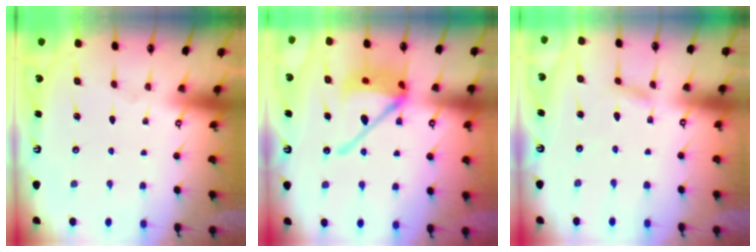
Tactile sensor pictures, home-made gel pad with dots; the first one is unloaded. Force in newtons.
{"total": 15.9, "press": 15.7, "slide": 2.5}
{"total": 2.5, "press": 2.4, "slide": 0.3}